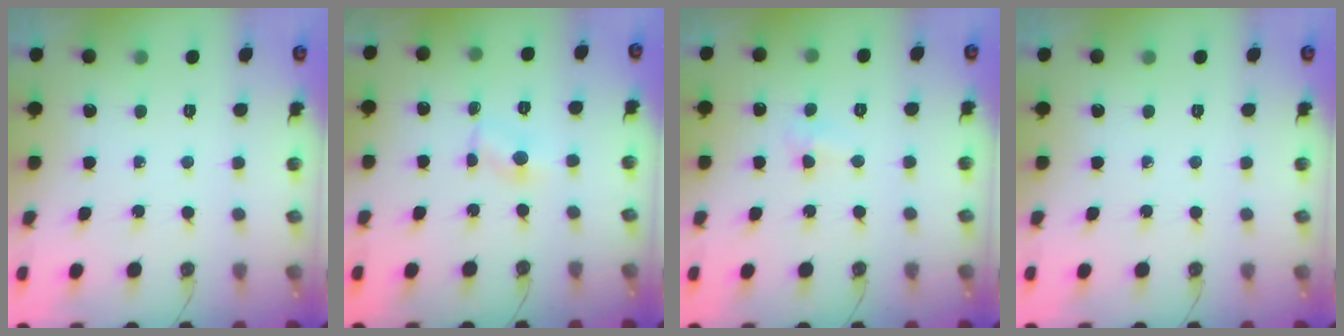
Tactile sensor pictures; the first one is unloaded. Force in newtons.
{"total": 2.7, "press": 2.7, "slide": 0.3}
{"total": 4.0, "press": 3.6, "slide": 1.7}
{"total": 0.0}